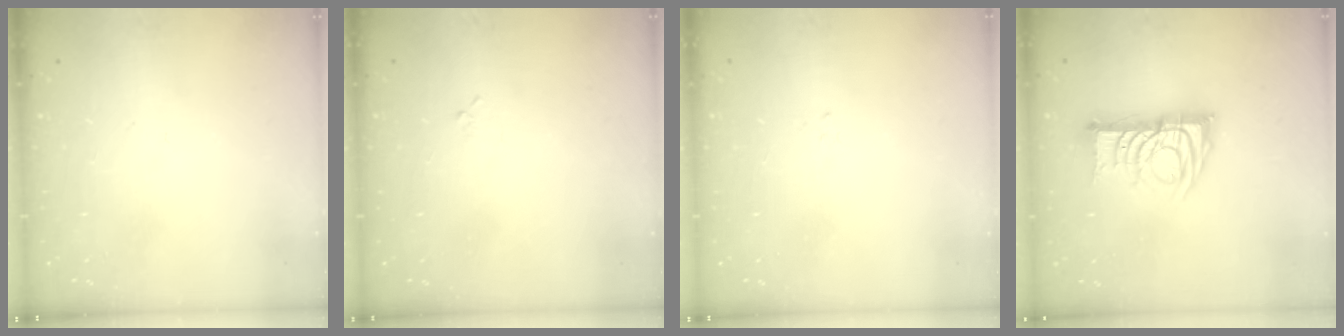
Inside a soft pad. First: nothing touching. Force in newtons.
{"total": 3.6, "press": 3.6, "slide": 0.5}
{"total": 1.5, "press": 1.5, "slide": 0.2}
{"total": 14.2, "press": 14.2, "slide": 0.3}